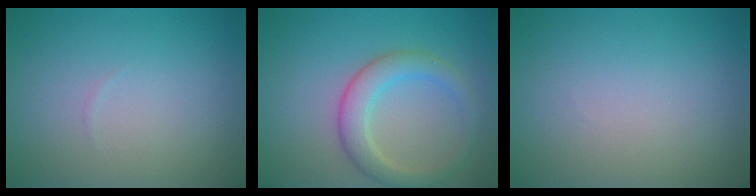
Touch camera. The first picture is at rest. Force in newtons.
{"total": 3.6, "press": 3.6, "slide": 0.1}
{"total": 0.0}